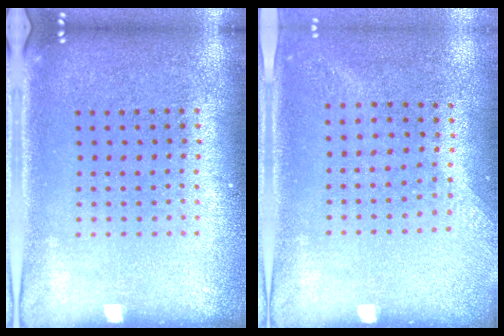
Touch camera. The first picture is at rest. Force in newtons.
{"total": 1.3, "press": 1.0, "slide": 0.8}